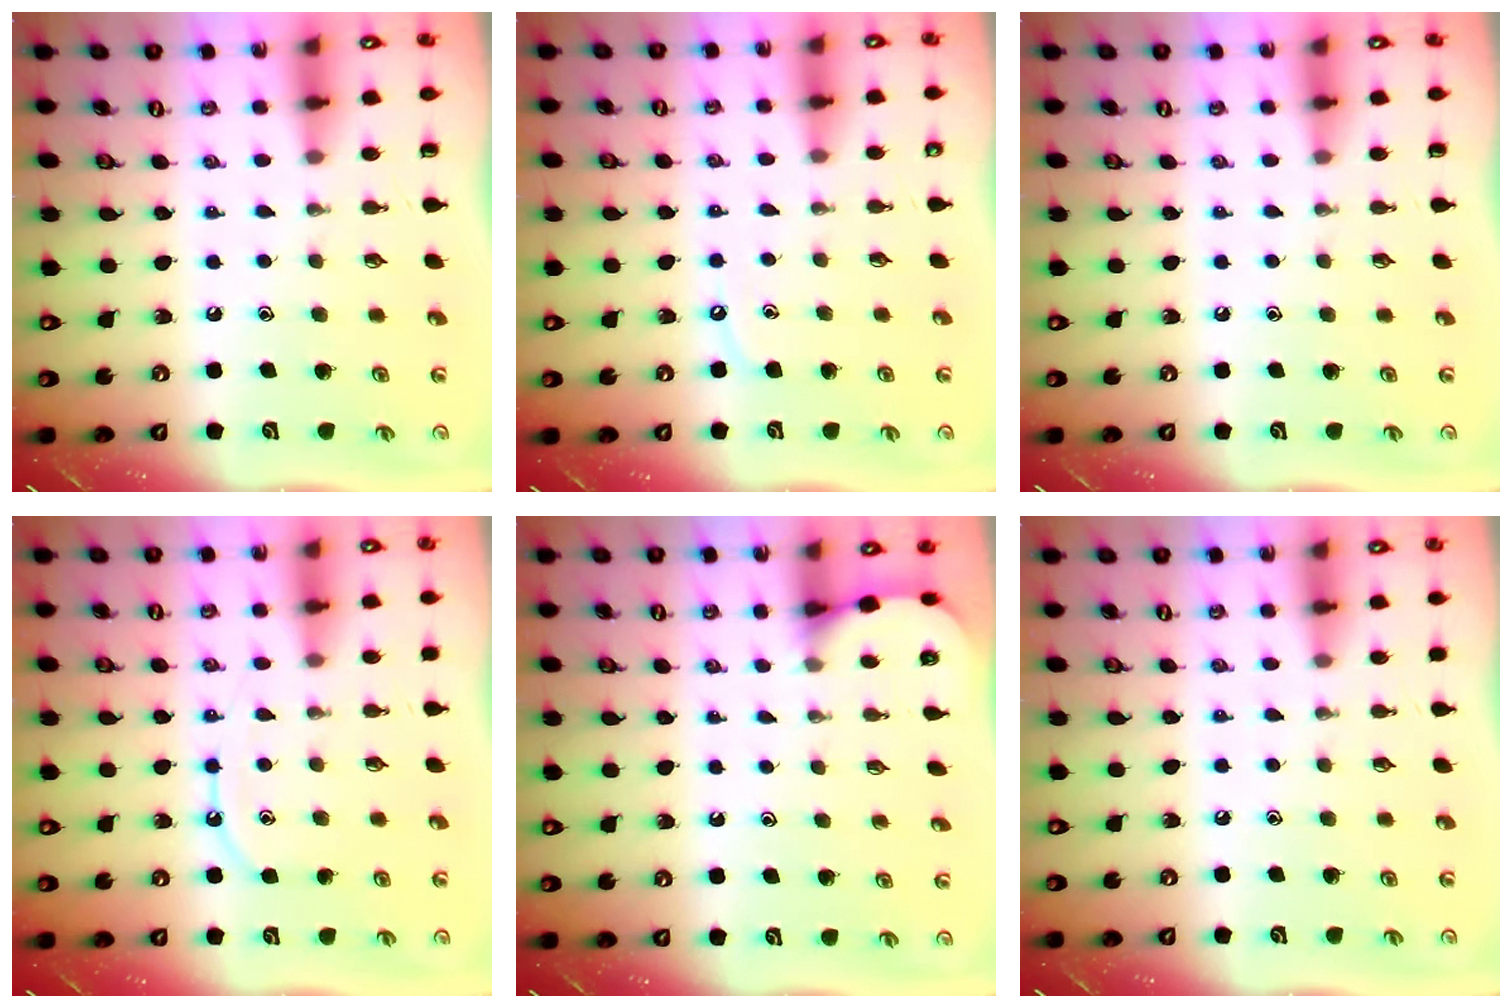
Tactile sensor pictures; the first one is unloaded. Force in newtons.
{"total": 3.6, "press": 3.5, "slide": 0.5}
{"total": 0.0}
{"total": 7.5, "press": 7.5, "slide": 0.8}
{"total": 3.5, "press": 3.4, "slide": 0.3}
{"total": 3.0, "press": 2.9, "slide": 0.5}